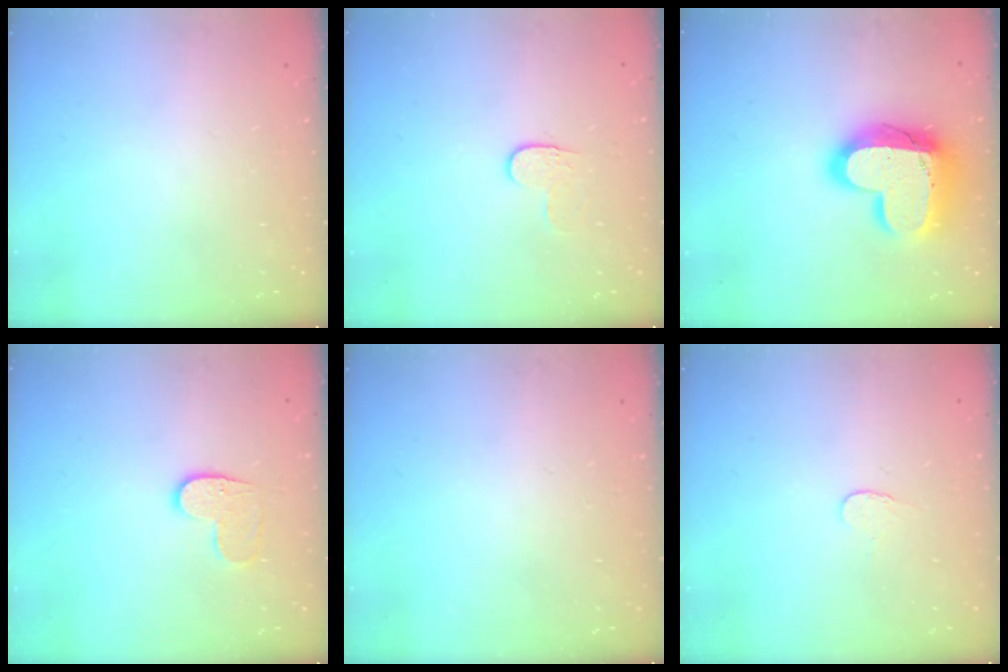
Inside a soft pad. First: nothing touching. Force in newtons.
{"total": 3.8, "press": 3.8, "slide": 0.5}
{"total": 20.0, "press": 20.0, "slide": 1.6}
{"total": 7.0, "press": 7.0, "slide": 0.2}
{"total": 0.0}
{"total": 3.4, "press": 3.4, "slide": 0.3}